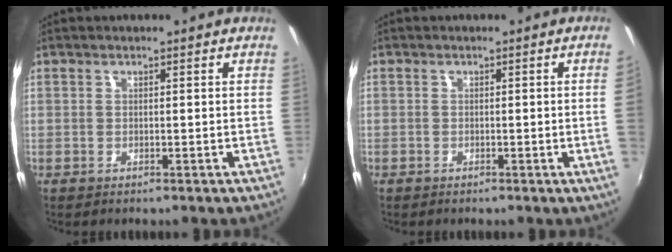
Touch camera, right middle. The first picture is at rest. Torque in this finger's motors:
{"motor_torque": [1.19, -0.95, -0.17, -0.21]}